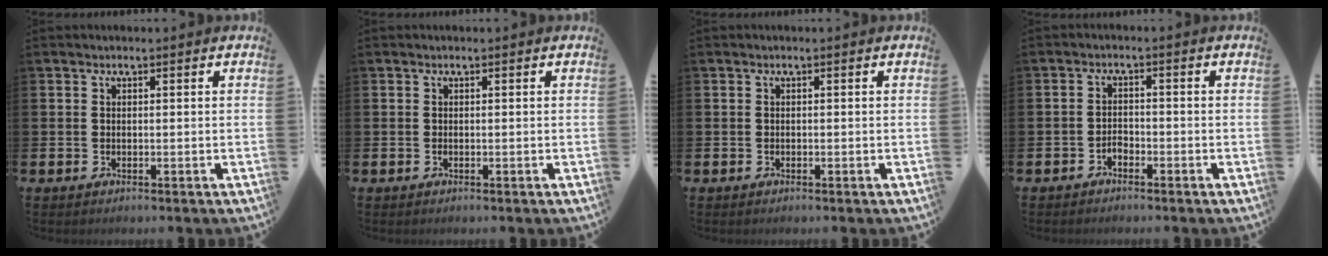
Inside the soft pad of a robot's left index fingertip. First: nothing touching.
{"total": 0.0}
{"total": 0.0}
{"total": 1.6, "force": [-1.3, 0.8, 0.4], "torque": [-0.013, 0.004, -0.027]}